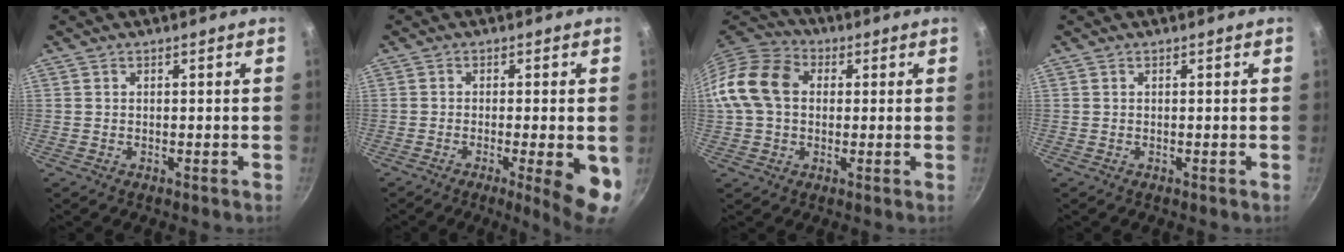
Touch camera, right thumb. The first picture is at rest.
{"total": 9.0, "force": [-2.4, 1.6, 8.6], "torque": [-0.110, -0.001, -0.030]}
{"total": 12.9, "force": [1.4, 9.8, 8.4], "torque": [-0.138, 0.026, 0.009]}
{"total": 0.0}